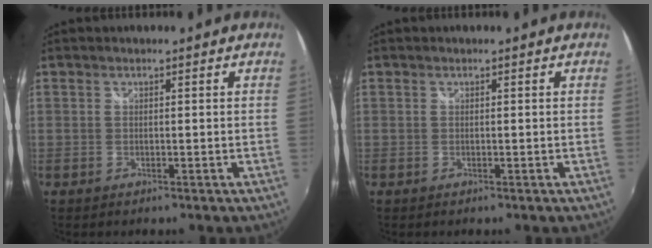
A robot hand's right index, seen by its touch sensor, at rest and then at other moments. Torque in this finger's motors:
{"motor_torque": [0.31, 0.31, -0.01, 0.01]}